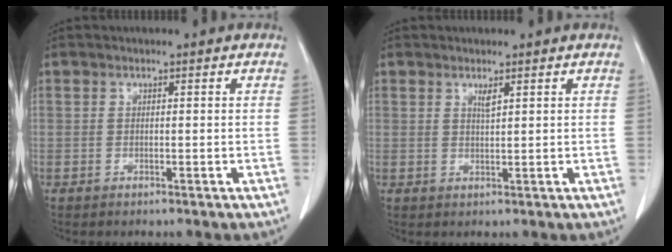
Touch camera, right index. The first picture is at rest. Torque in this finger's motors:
{"motor_torque": [0.02, 0.07, 0.00, 0.01]}